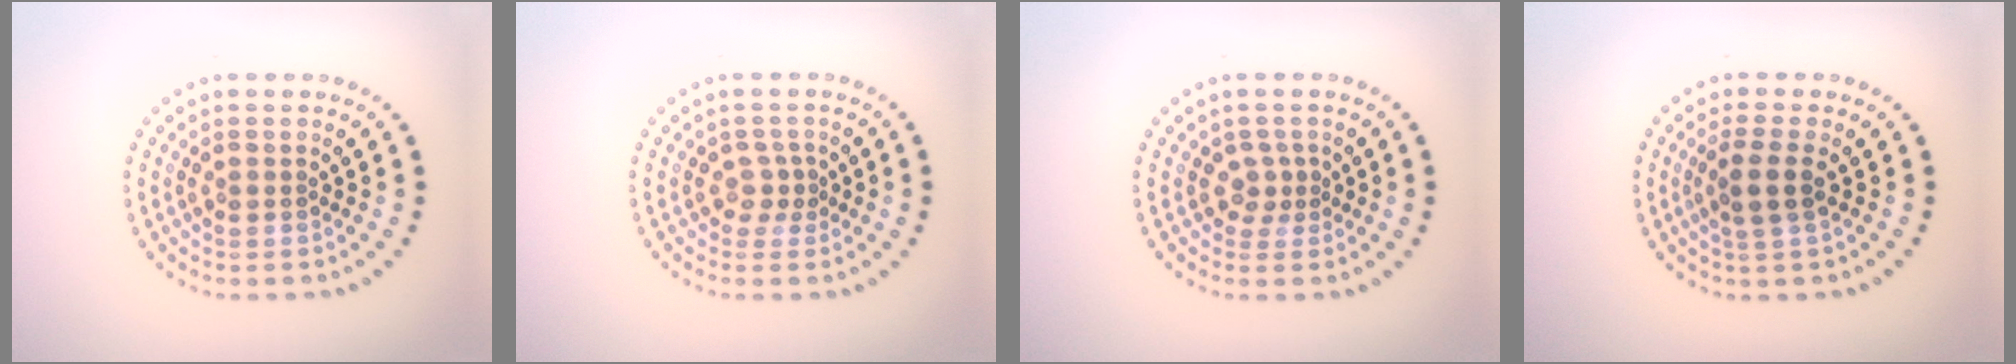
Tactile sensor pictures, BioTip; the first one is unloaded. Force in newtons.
{"total": 1.2, "press": 1.0, "slide": 0.8}
{"total": 1.5, "press": 1.0, "slide": 1.2}
{"total": 2.2, "press": 1.9, "slide": 1.1}